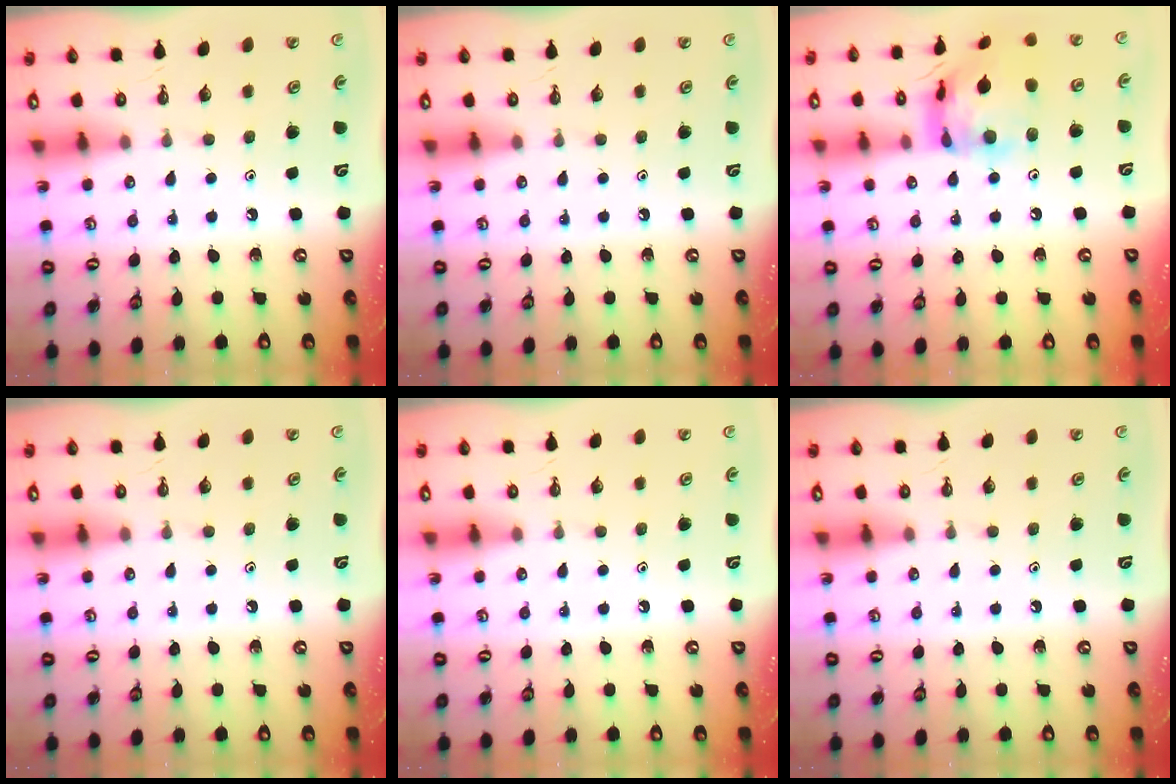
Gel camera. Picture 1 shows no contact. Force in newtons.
{"total": 0.0}
{"total": 15.2, "press": 15.1, "slide": 1.4}
{"total": 0.0}
{"total": 0.0}
{"total": 0.0}